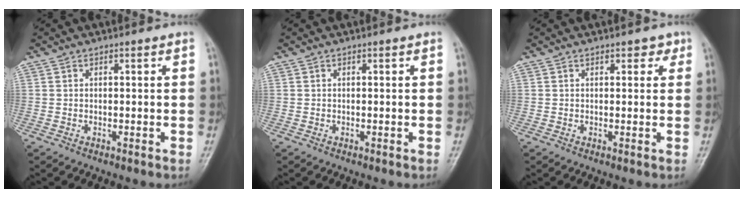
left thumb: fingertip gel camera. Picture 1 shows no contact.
{"total": 0.0}
{"total": 1.9, "force": [1.2, 1.2, 0.9], "torque": [0.006, -0.003, 0.010]}